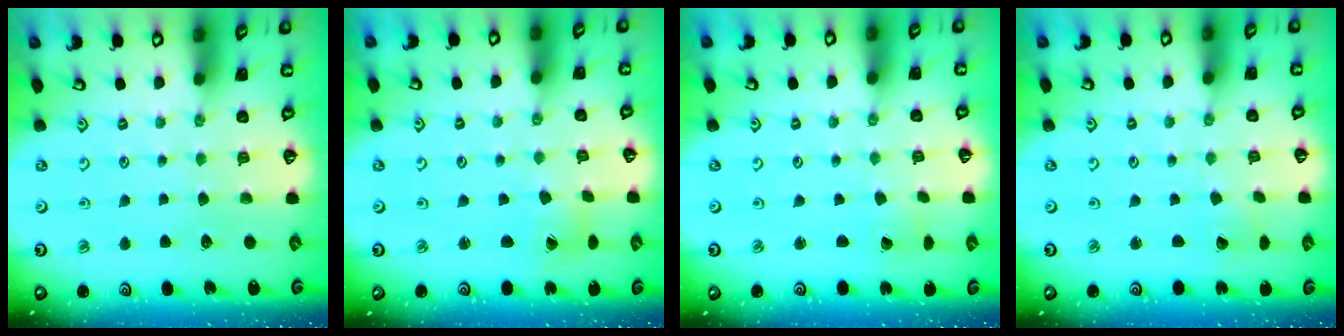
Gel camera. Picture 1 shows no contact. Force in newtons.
{"total": 1.7, "press": 1.6, "slide": 0.2}
{"total": 1.4, "press": 1.4, "slide": 0.1}
{"total": 1.6, "press": 1.6, "slide": 0.1}